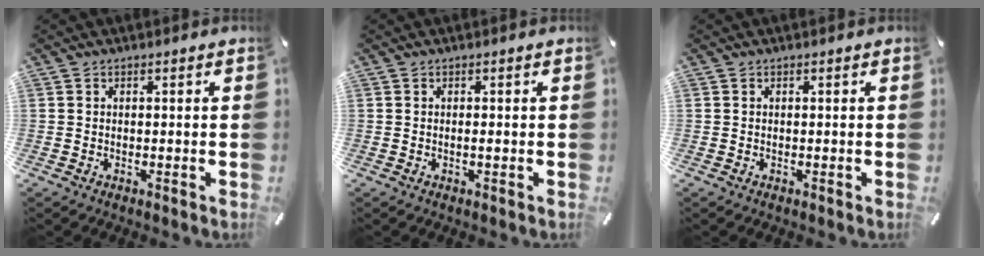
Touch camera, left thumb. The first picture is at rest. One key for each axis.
{"total": 1.0, "fx": -0.1, "fy": 0.0, "fz": 1.0, "tx": -0.018, "ty": -0.003, "tz": -0.002}
{"total": 0.0}